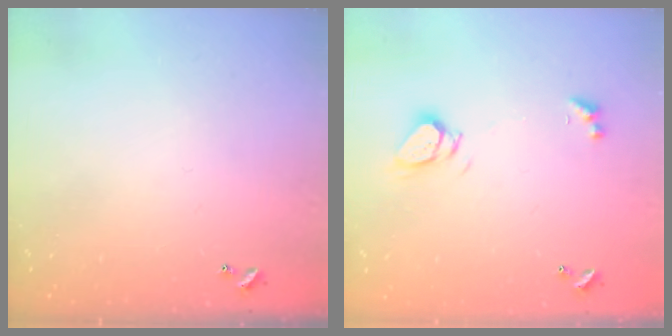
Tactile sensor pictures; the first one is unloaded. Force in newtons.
{"total": 2.9, "press": 2.9, "slide": 0.2}